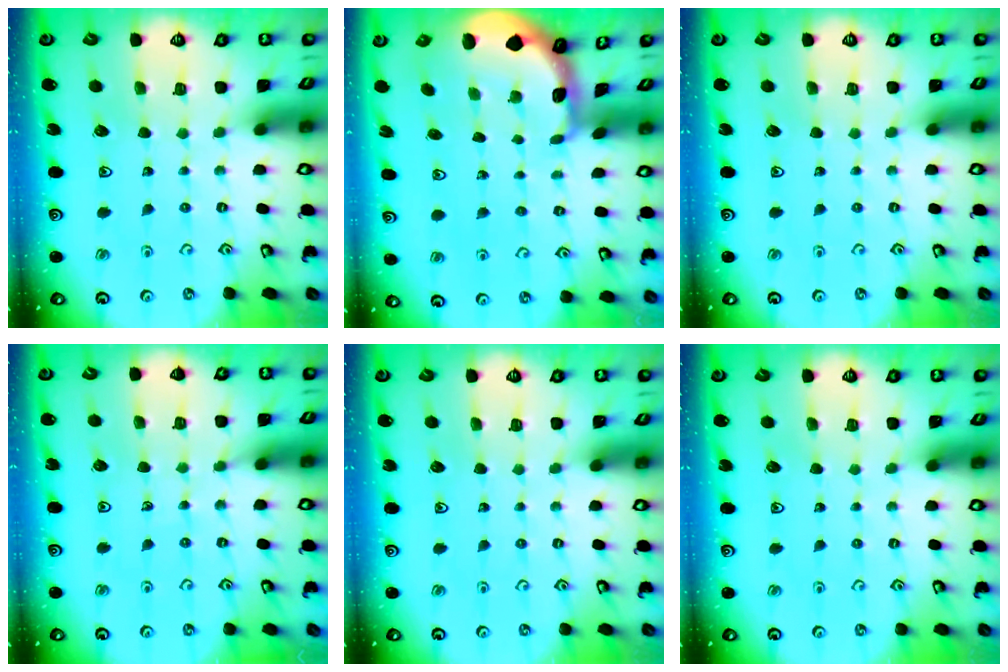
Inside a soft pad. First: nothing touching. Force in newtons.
{"total": 2.3, "press": 2.3, "slide": 0.3}
{"total": 0.0}
{"total": 5.1, "press": 5.0, "slide": 0.9}
{"total": 0.0}
{"total": 0.0}